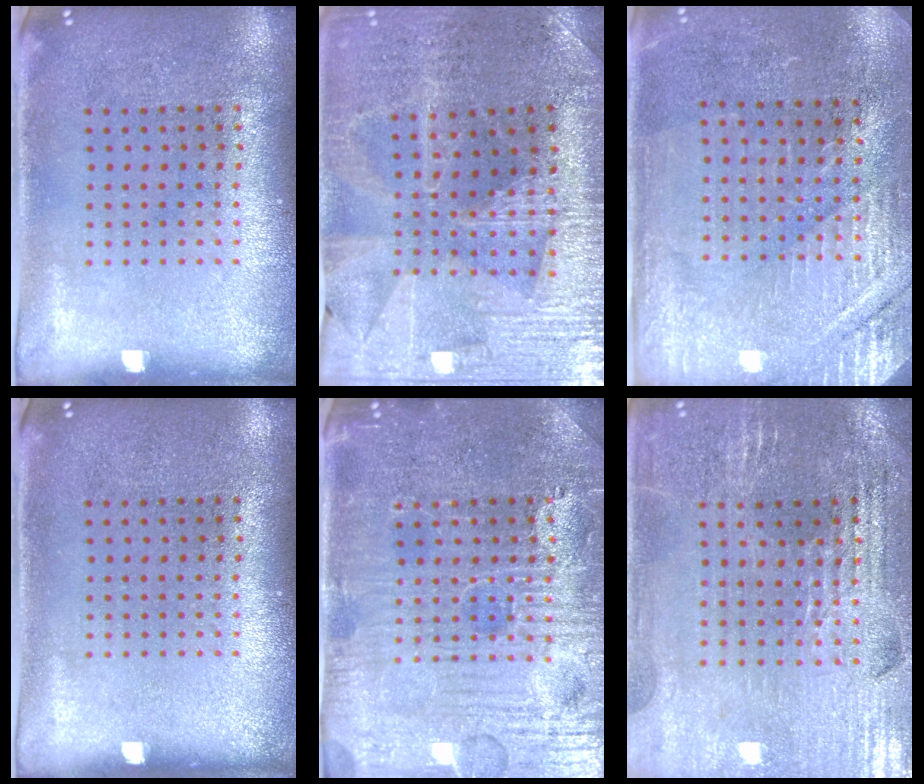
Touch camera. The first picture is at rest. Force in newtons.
{"total": 3.1, "press": 3.0, "slide": 0.4}
{"total": 2.9, "press": 2.9, "slide": 0.3}
{"total": 0.0}
{"total": 5.0, "press": 4.9, "slide": 1.1}
{"total": 2.9, "press": 2.8, "slide": 0.5}